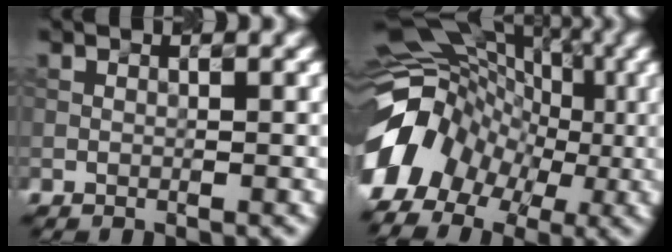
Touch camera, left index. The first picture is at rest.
{"total": 9.7, "force": [-3.5, 7.5, 5.1], "torque": [-0.089, 0.010, -0.069]}